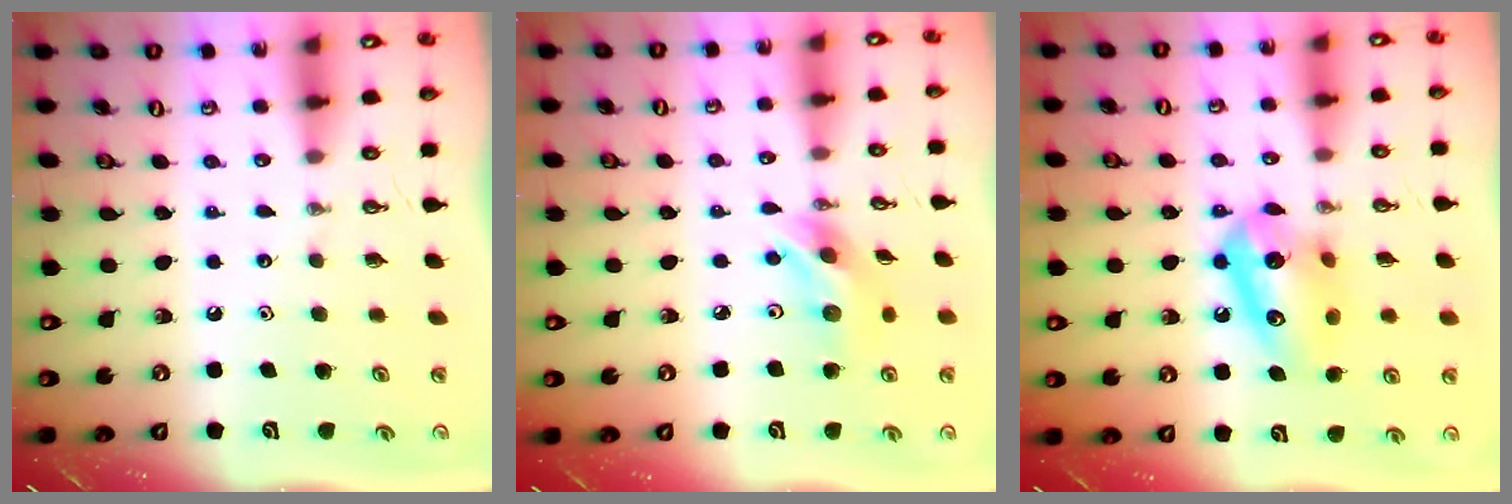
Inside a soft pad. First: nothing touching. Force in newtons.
{"total": 11.0, "press": 11.0, "slide": 0.6}
{"total": 12.7, "press": 12.6, "slide": 1.6}